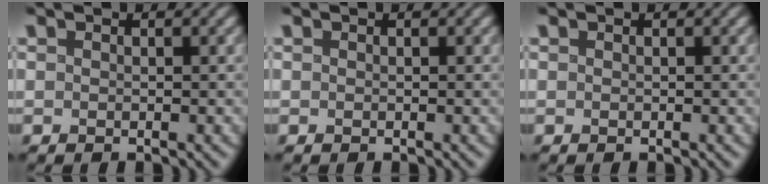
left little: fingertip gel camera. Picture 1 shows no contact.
{"total": 0.0}
{"total": 0.0}